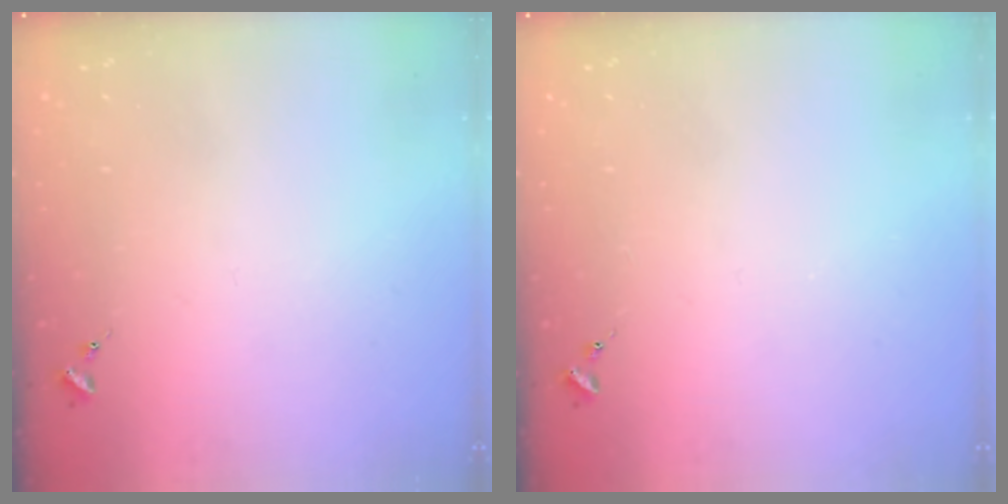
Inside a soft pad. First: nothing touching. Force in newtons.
{"total": 0.0}